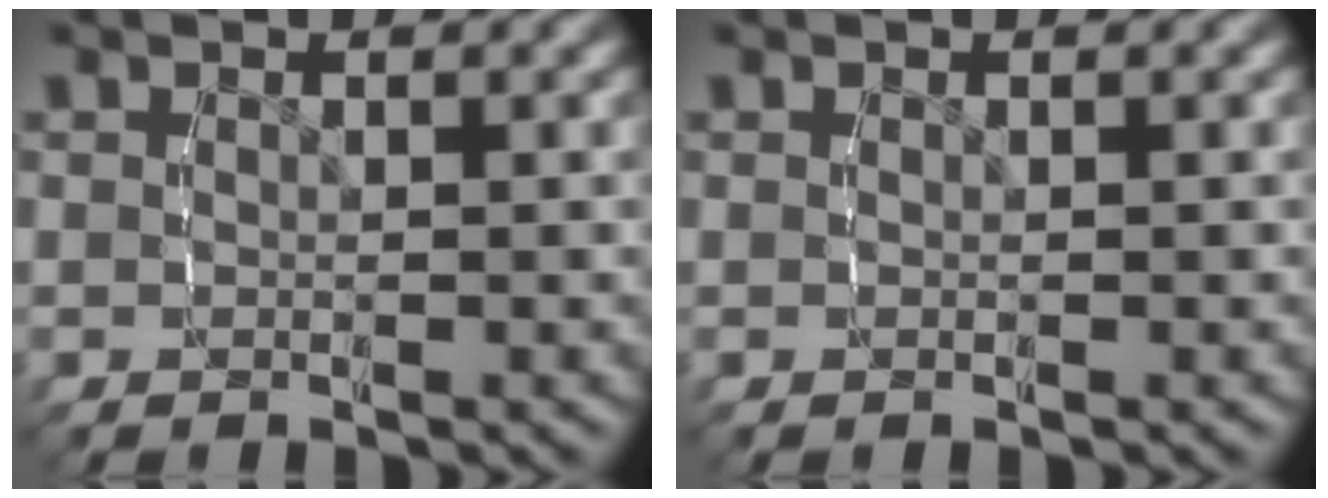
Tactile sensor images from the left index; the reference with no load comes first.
{"total": 0.0}